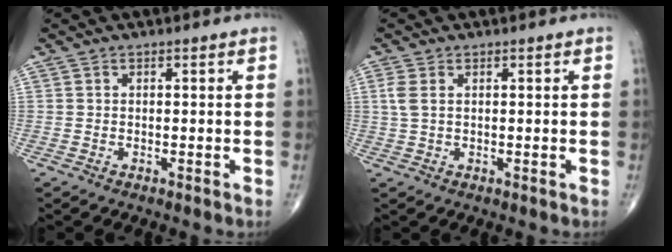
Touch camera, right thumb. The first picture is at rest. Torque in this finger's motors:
{"motor_torque": [2.47, 1.85, 0.10, -0.21, 0.03]}